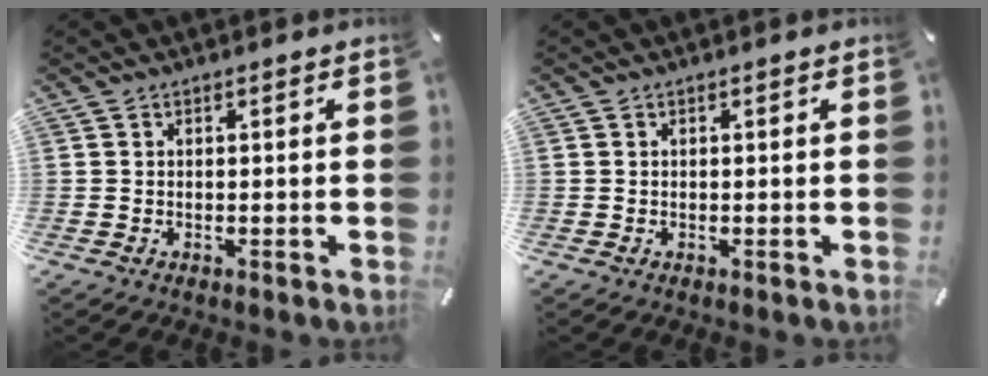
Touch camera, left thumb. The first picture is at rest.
{"total": 0.0}